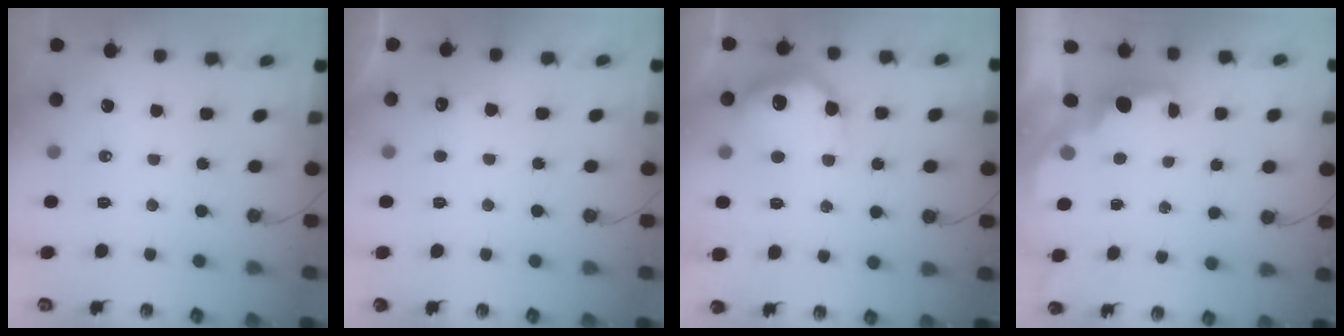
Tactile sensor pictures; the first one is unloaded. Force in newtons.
{"total": 4.9, "press": 4.8, "slide": 1.3}
{"total": 19.0, "press": 18.9, "slide": 1.5}
{"total": 2.1, "press": 2.0, "slide": 0.8}